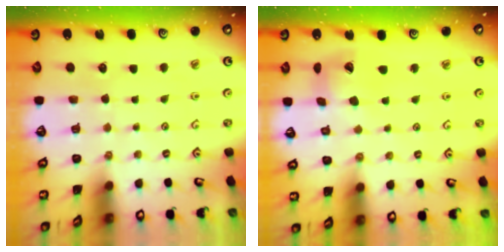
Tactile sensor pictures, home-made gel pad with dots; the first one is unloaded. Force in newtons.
{"total": 12.0, "press": 11.9, "slide": 1.3}